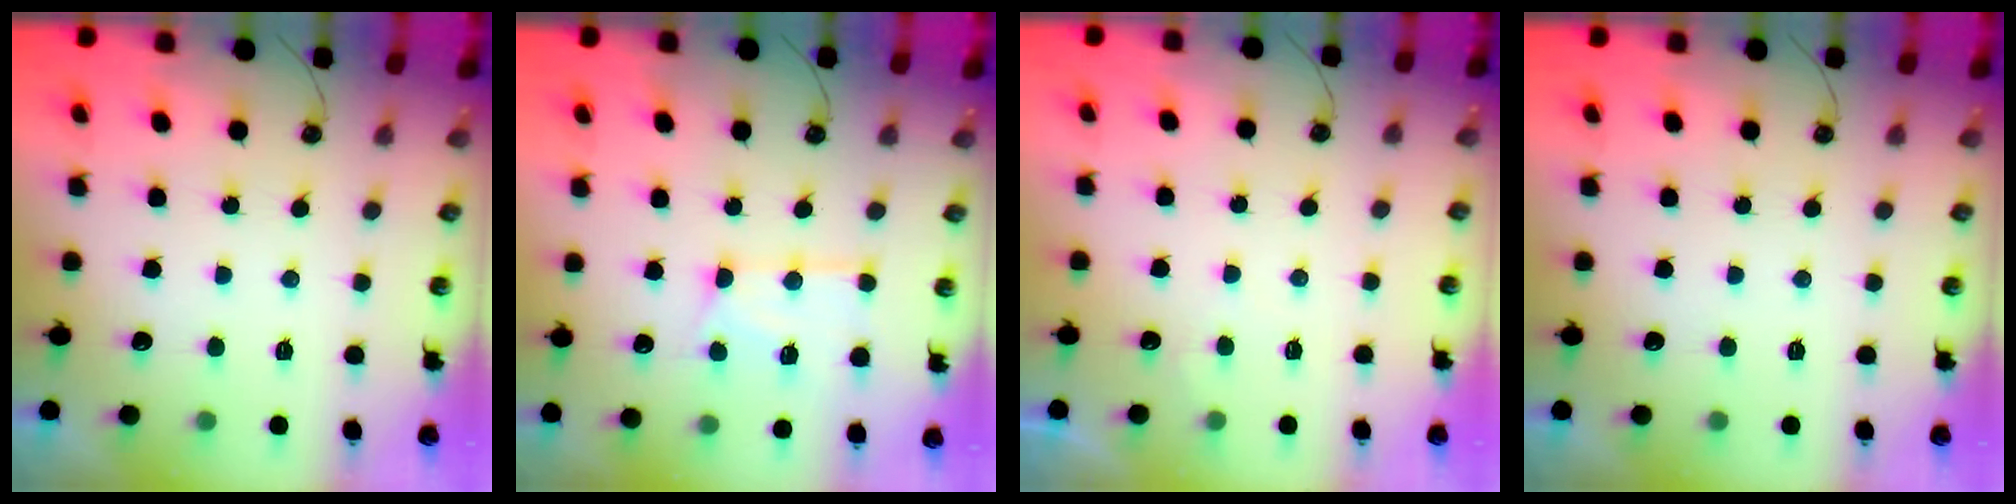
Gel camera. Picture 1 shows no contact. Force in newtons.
{"total": 13.5, "press": 13.5, "slide": 0.9}
{"total": 2.8, "press": 2.8, "slide": 0.3}
{"total": 0.0}